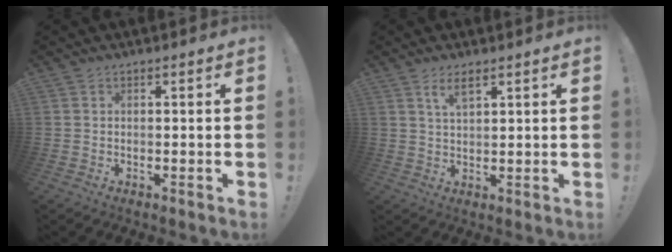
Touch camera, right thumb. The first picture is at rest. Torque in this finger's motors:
{"motor_torque": [0.63, 1.14, 0.77, 0.11, 0.02]}